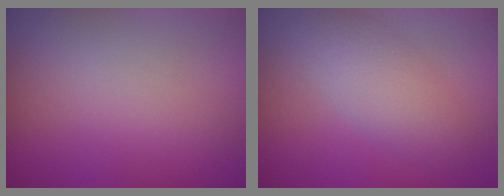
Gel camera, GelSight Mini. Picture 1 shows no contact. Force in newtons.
{"total": 3.3, "press": 3.3, "slide": 0.1}